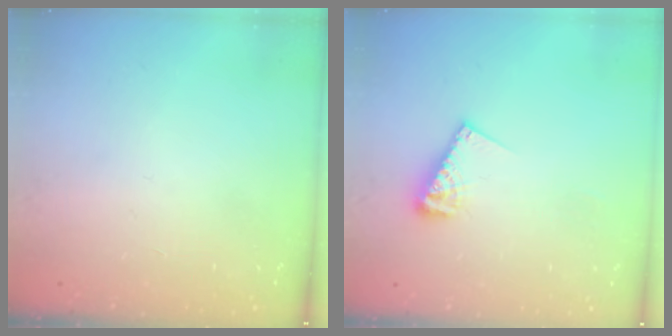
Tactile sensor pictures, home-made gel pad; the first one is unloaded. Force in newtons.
{"total": 8.2, "press": 8.2, "slide": 0.8}